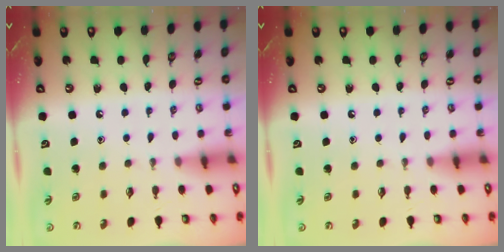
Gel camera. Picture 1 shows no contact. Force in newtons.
{"total": 0.0}